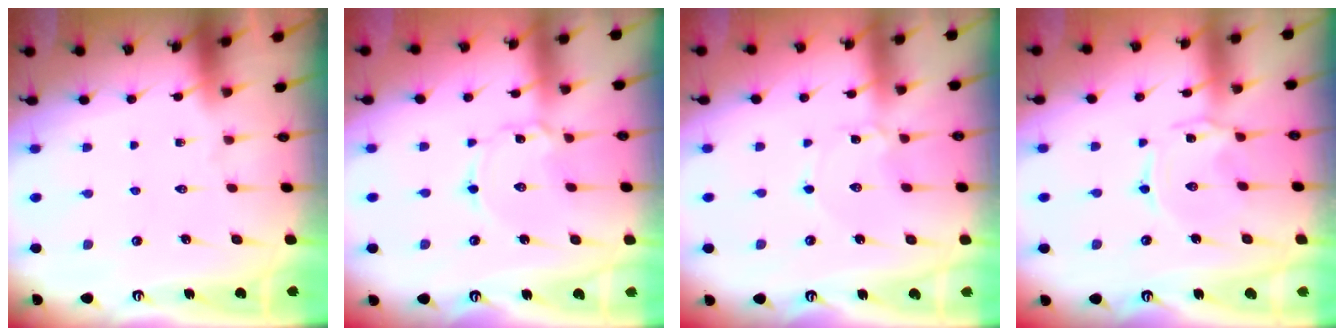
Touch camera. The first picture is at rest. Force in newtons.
{"total": 2.4, "press": 2.4, "slide": 0.1}
{"total": 1.5, "press": 1.5, "slide": 0.2}
{"total": 1.2, "press": 1.2, "slide": 0.2}